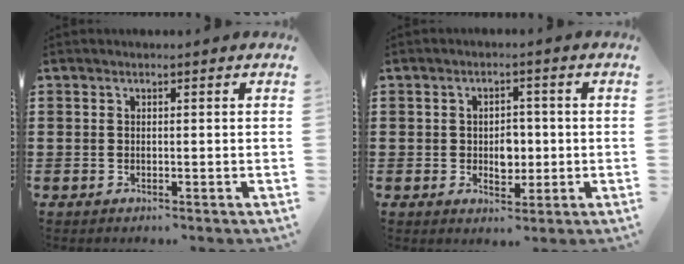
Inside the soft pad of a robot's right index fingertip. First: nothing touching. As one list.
[{"total": 3.8, "force": [-0.3, 2.8, 2.6], "torque": [-0.040, 0.001, -0.012]}]